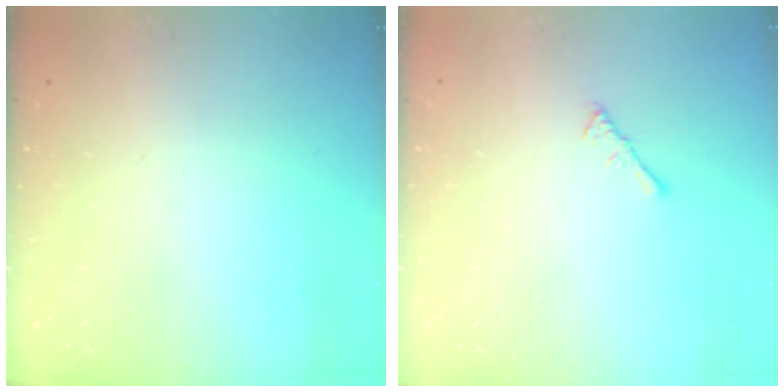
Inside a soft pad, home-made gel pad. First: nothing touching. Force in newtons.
{"total": 2.2, "press": 2.1, "slide": 0.5}